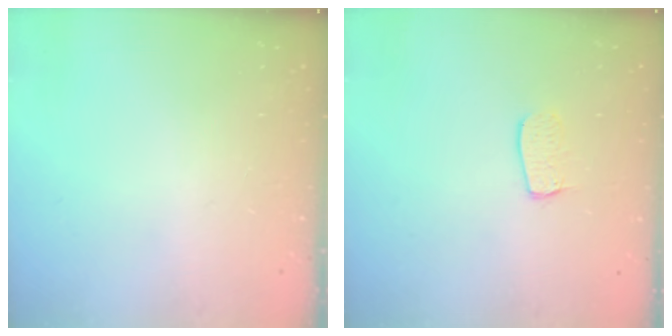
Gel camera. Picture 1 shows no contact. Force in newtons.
{"total": 6.6, "press": 6.6, "slide": 0.4}